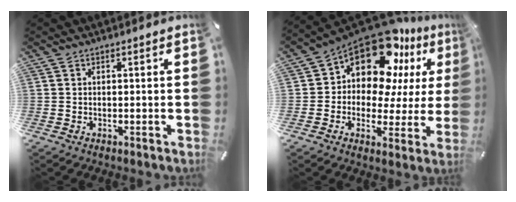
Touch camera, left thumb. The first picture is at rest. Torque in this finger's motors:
{"motor_torque": [2.34, 2.67, 0.83, -0.47, 0.14]}